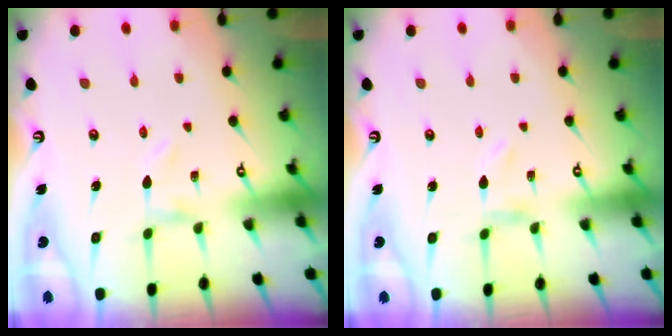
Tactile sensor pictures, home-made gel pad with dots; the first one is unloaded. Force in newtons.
{"total": 0.0}